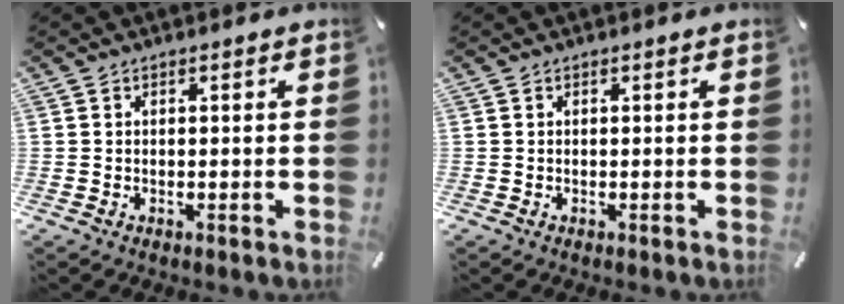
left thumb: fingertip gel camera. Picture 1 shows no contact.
{"total": 0.0}